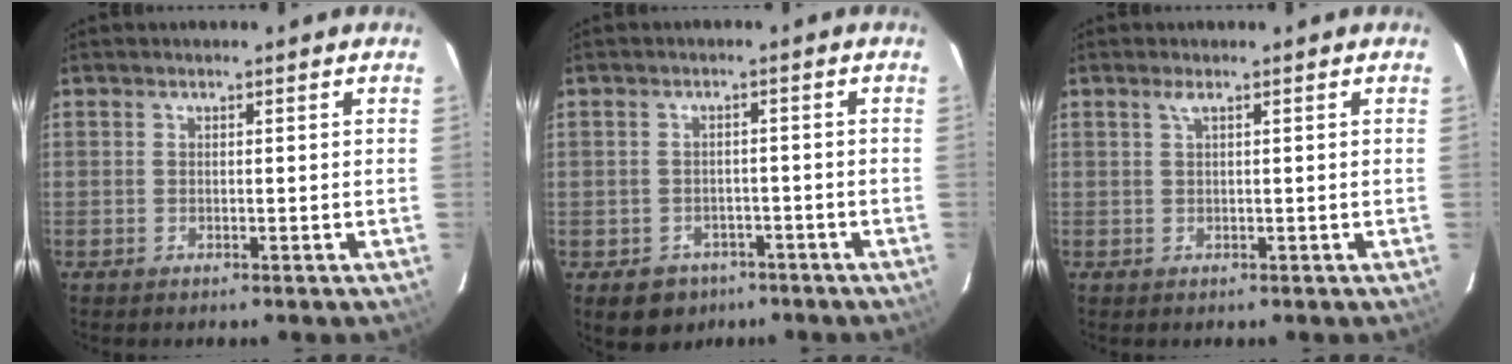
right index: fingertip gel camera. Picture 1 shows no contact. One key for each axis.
{"total": 6.5, "fx": -3.6, "fy": 5.2, "fz": 1.5, "tx": -0.036, "ty": 0.018, "tz": -0.040}
{"total": 1.0, "fx": 0.4, "fy": -0.2, "fz": 0.8, "tx": -0.015, "ty": 0.003, "tz": 0.007}